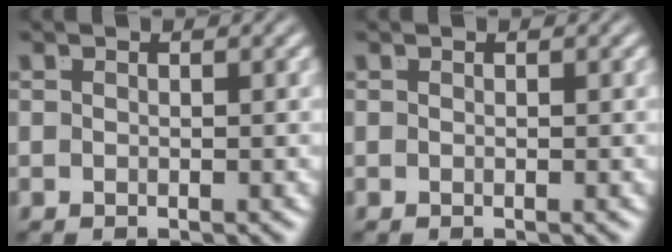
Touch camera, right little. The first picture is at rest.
{"total": 0.0}